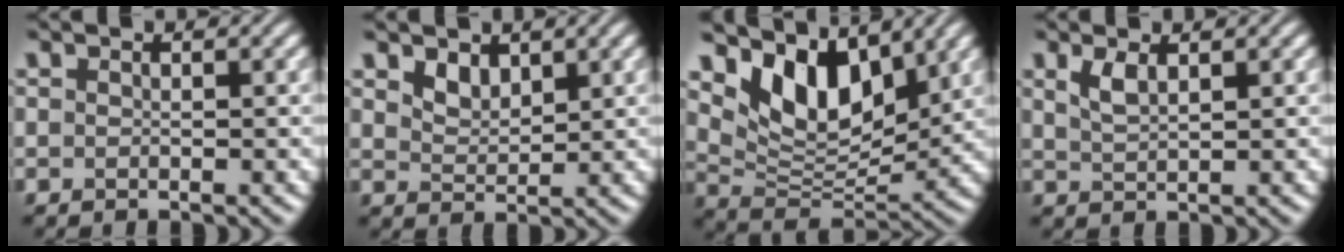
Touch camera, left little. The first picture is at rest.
{"total": 2.0, "force": [1.4, 1.2, 0.9], "torque": [-0.022, -0.004, 0.029]}
{"total": 8.1, "force": [4.7, 4.3, 5.1], "torque": [-0.093, -0.011, 0.084]}
{"total": 1.8, "force": [1.1, 0.6, 1.4], "torque": [-0.032, 0.000, 0.025]}